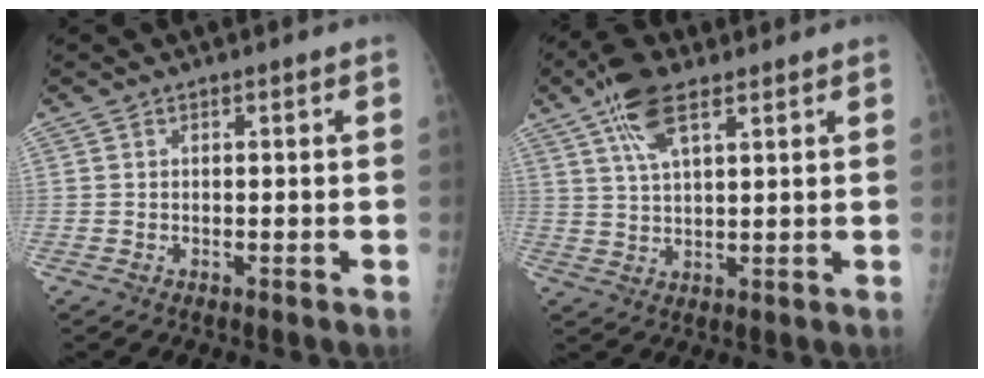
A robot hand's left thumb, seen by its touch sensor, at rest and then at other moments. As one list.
[{"total": 8.5, "force": [4.9, 3.3, 6.1], "torque": [-0.112, -0.006, 0.093]}]